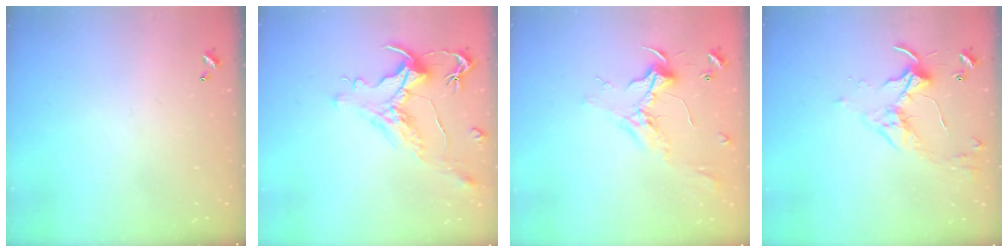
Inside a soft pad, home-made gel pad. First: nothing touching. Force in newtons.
{"total": 1.7, "press": 1.1, "slide": 1.3}
{"total": 2.4, "press": 2.3, "slide": 0.8}
{"total": 3.5, "press": 3.5, "slide": 0.7}